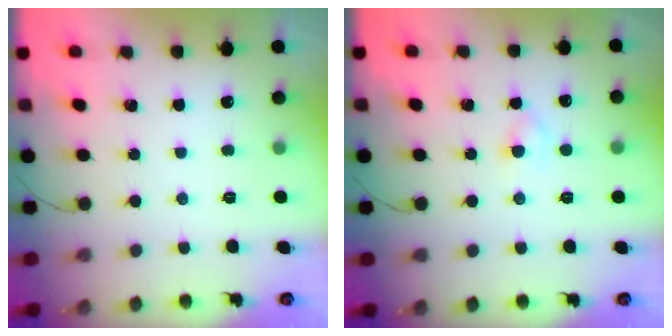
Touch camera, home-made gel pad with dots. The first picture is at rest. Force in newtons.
{"total": 2.6, "press": 2.4, "slide": 1.0}